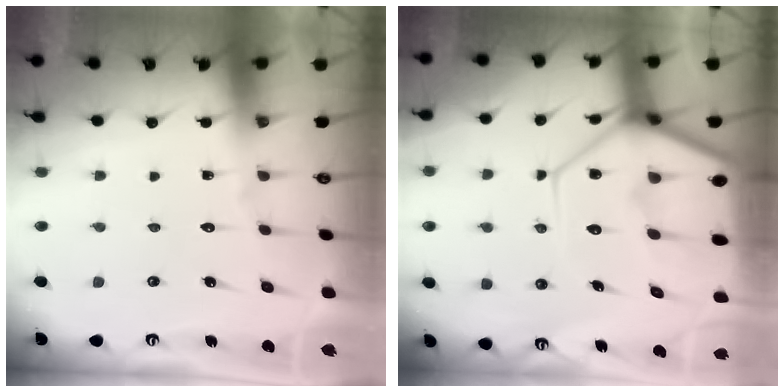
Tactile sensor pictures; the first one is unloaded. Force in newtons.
{"total": 18.3, "press": 18.3, "slide": 1.8}